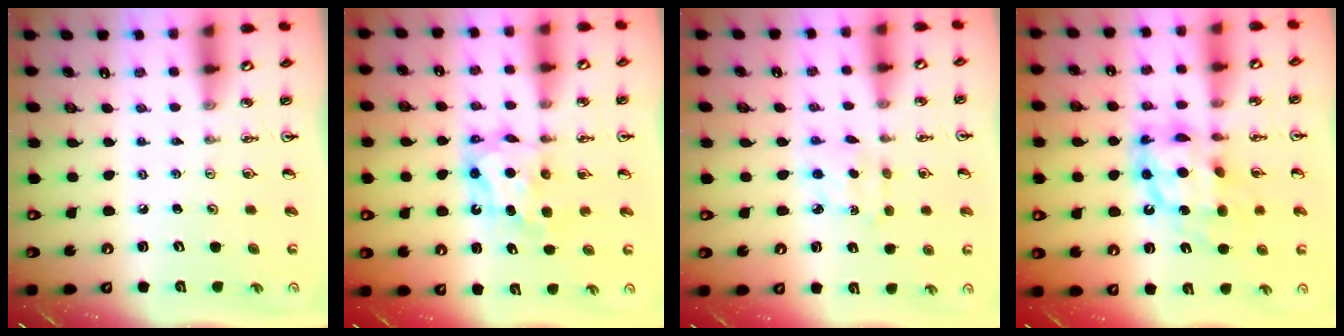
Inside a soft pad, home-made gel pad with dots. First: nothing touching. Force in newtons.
{"total": 6.4, "press": 6.4, "slide": 0.2}
{"total": 2.8, "press": 2.8, "slide": 0.4}
{"total": 13.3, "press": 13.3, "slide": 1.3}